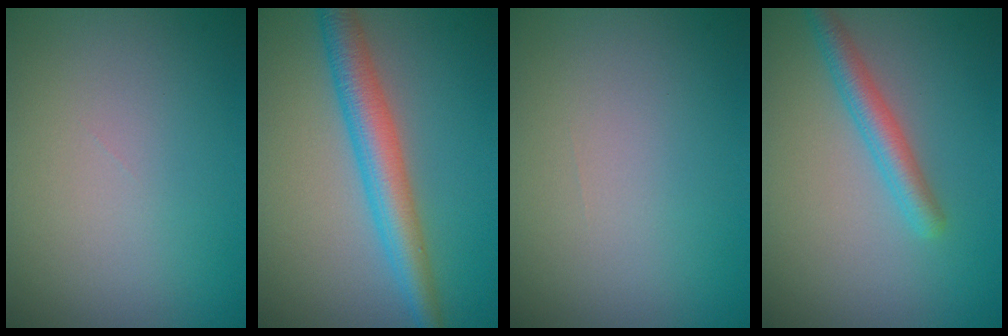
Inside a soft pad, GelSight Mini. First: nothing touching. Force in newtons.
{"total": 4.9, "press": 4.9, "slide": 0.1}
{"total": 0.0}
{"total": 2.8, "press": 2.8, "slide": 0.2}